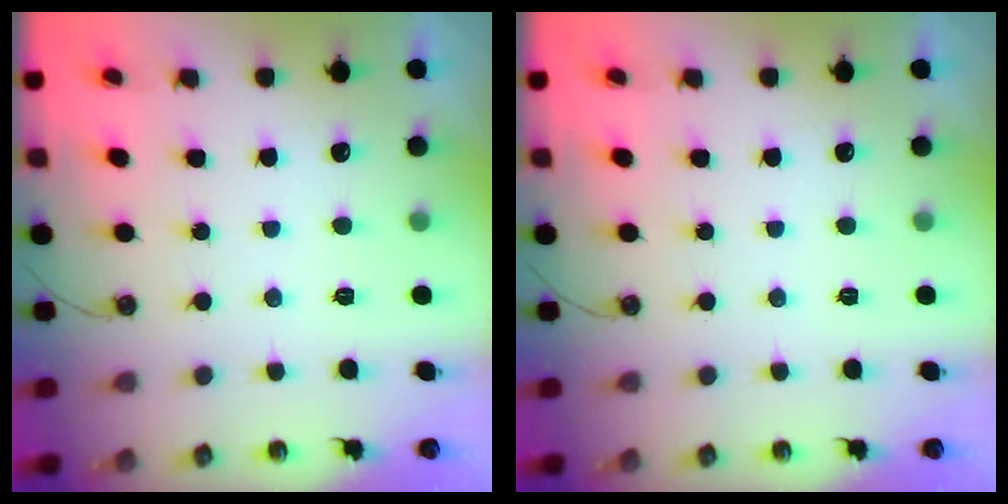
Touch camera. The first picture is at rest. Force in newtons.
{"total": 0.0}